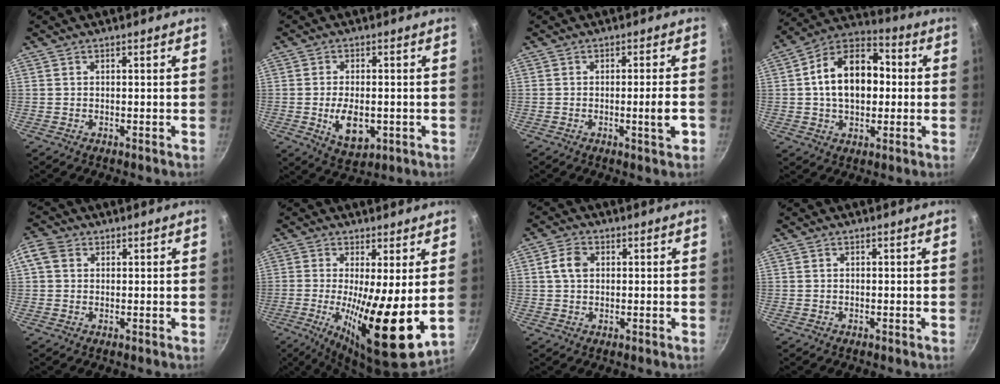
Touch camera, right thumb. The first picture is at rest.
{"total": 8.2, "force": [-1.6, 4.6, 6.6], "torque": [-0.104, -0.003, -0.016]}
{"total": 4.4, "force": [-1.2, 0.2, 4.3], "torque": [-0.060, 0.007, -0.017]}
{"total": 16.6, "force": [0.9, 11.2, 12.2], "torque": [-0.164, 0.032, -0.002]}
{"total": 4.3, "force": [1.2, 3.5, 2.3], "torque": [-0.044, 0.007, 0.011]}
{"total": 15.6, "force": [-0.3, 3.8, 15.1], "torque": [-0.245, -0.033, -0.003]}
{"total": 4.4, "force": [0.8, 3.2, 2.9], "torque": [-0.046, 0.008, 0.010]}
{"total": 0.0}